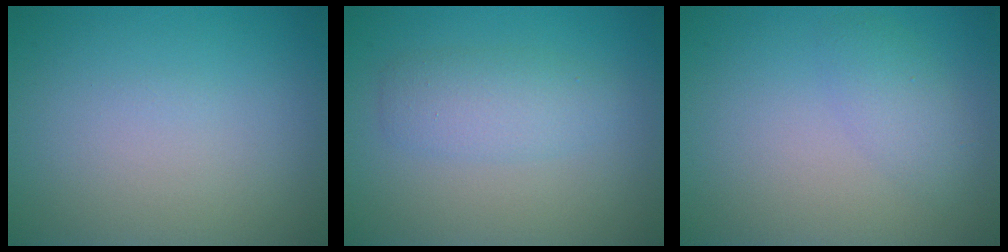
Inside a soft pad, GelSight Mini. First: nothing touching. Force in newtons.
{"total": 2.9, "press": 2.9, "slide": 0.1}
{"total": 2.0, "press": 2.0, "slide": 0.2}